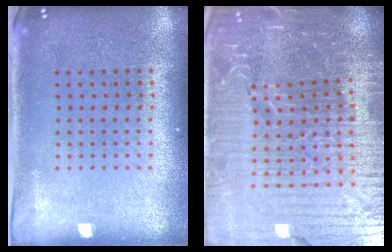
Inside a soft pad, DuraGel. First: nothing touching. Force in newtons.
{"total": 7.1, "press": 6.2, "slide": 3.6}